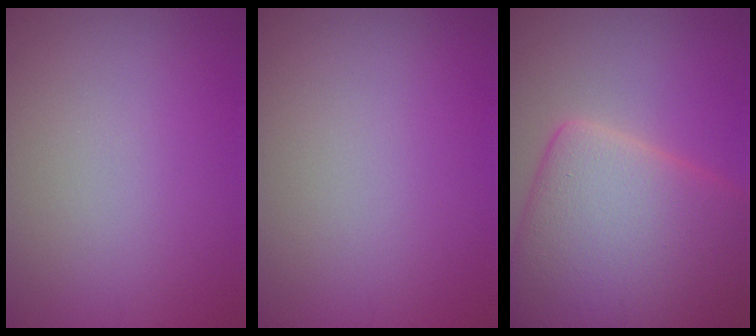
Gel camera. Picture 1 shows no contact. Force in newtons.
{"total": 0.0}
{"total": 13.6, "press": 13.6, "slide": 0.6}